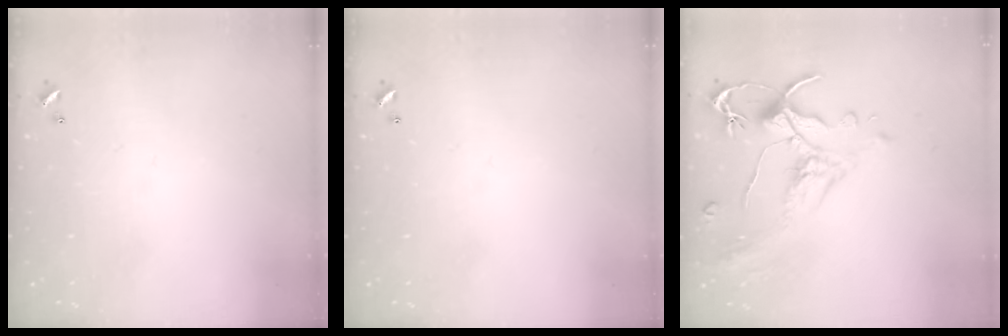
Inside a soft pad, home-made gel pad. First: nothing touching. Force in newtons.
{"total": 0.0}
{"total": 1.6, "press": 1.1, "slide": 1.2}